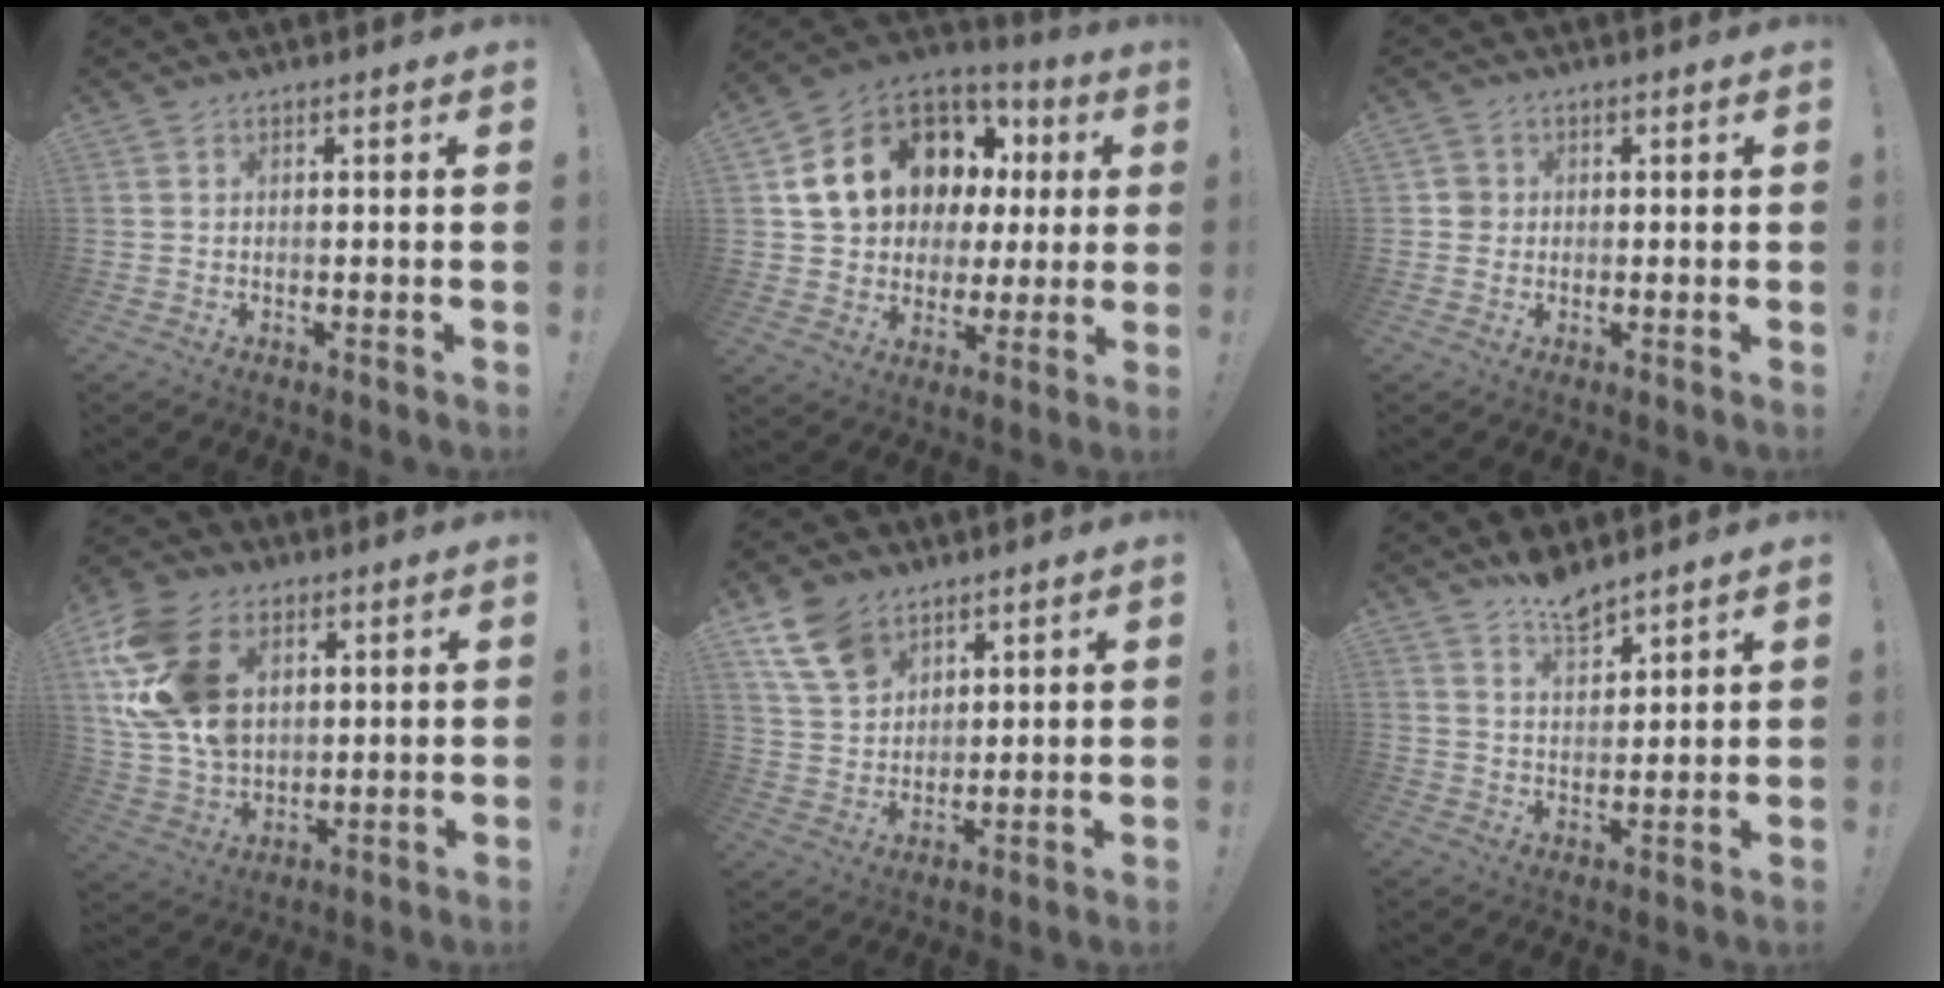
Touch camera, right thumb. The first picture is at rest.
{"total": 17.8, "force": [7.5, 13.2, 9.4], "torque": [-0.157, -0.033, 0.163]}
{"total": 2.7, "force": [-0.1, 2.7, 0.6], "torque": [-0.004, 0.005, -0.002]}
{"total": 20.7, "force": [6.7, 14.8, 12.9], "torque": [-0.254, -0.025, 0.130]}
{"total": 11.9, "force": [7.2, 7.8, 5.3], "torque": [-0.104, -0.029, 0.146]}
{"total": 7.3, "force": [6.6, 1.9, 2.5], "torque": [-0.040, -0.044, 0.119]}